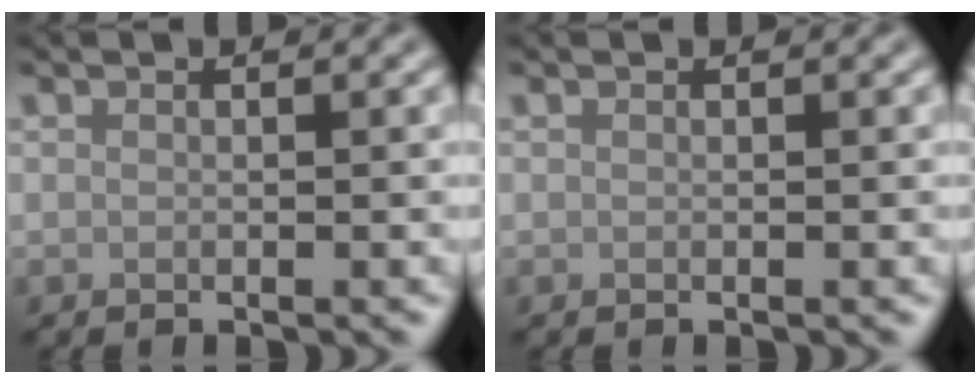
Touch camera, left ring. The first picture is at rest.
{"total": 0.0}